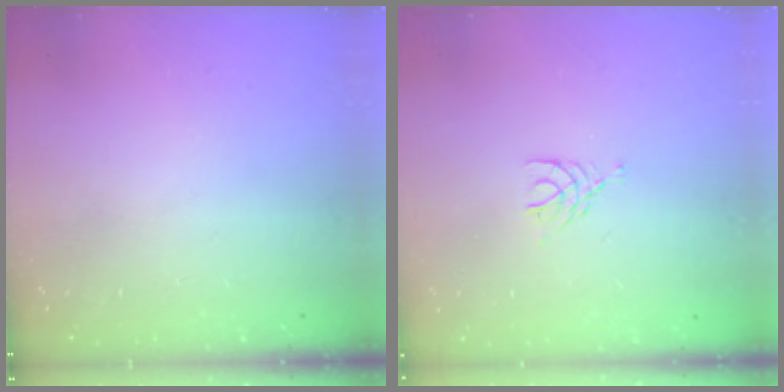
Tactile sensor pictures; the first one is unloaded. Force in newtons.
{"total": 3.3, "press": 3.3, "slide": 0.5}